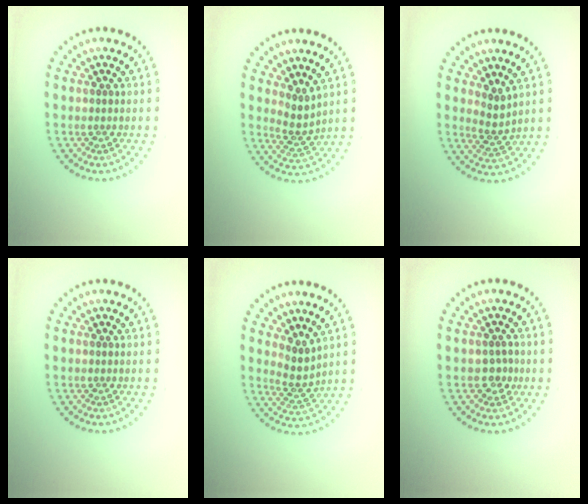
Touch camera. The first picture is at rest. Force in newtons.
{"total": 2.2, "press": 1.6, "slide": 1.4}
{"total": 2.2, "press": 1.6, "slide": 1.5}
{"total": 0.0}
{"total": 2.3, "press": 1.7, "slide": 1.5}
{"total": 1.6, "press": 1.5, "slide": 0.8}